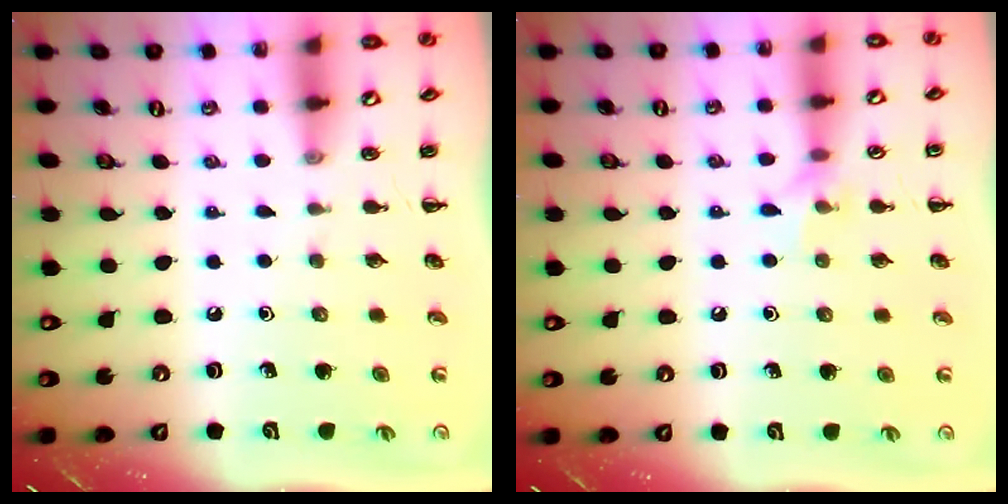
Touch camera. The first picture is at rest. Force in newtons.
{"total": 6.4, "press": 6.2, "slide": 1.5}